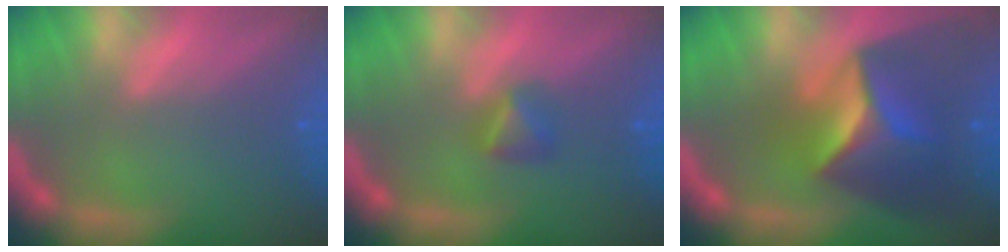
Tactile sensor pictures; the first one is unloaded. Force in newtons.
{"total": 1.9}
{"total": 10.0}